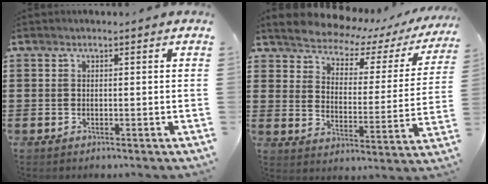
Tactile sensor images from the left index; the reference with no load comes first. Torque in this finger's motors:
{"motor_torque": [2.14, 0.00, 0.50, -0.01]}